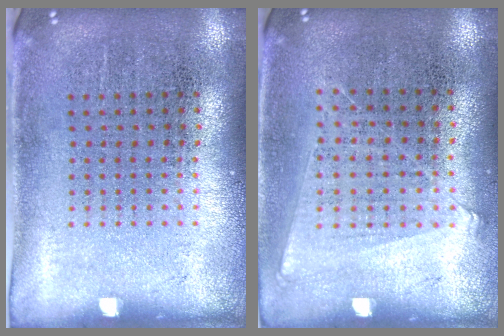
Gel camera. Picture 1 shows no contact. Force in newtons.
{"total": 1.0, "press": 0.9, "slide": 0.4}